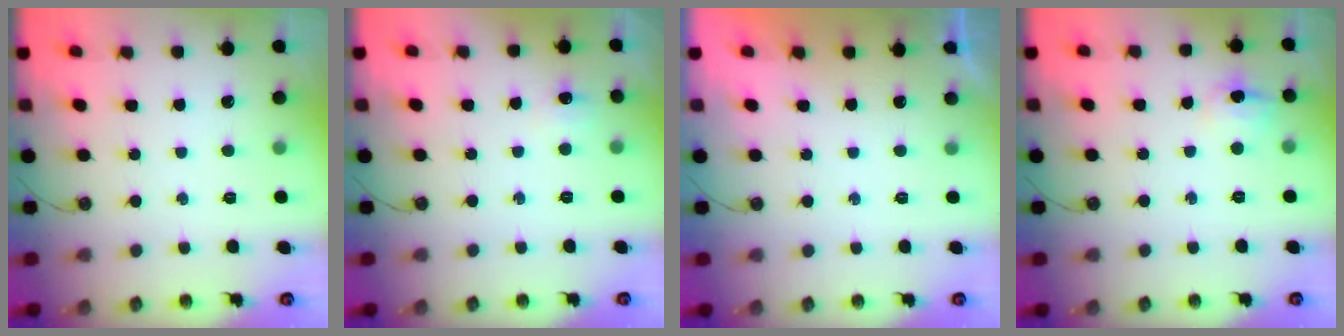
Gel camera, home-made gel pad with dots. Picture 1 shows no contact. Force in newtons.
{"total": 5.6, "press": 5.6, "slide": 0.8}
{"total": 0.0}
{"total": 7.2, "press": 7.2, "slide": 0.7}